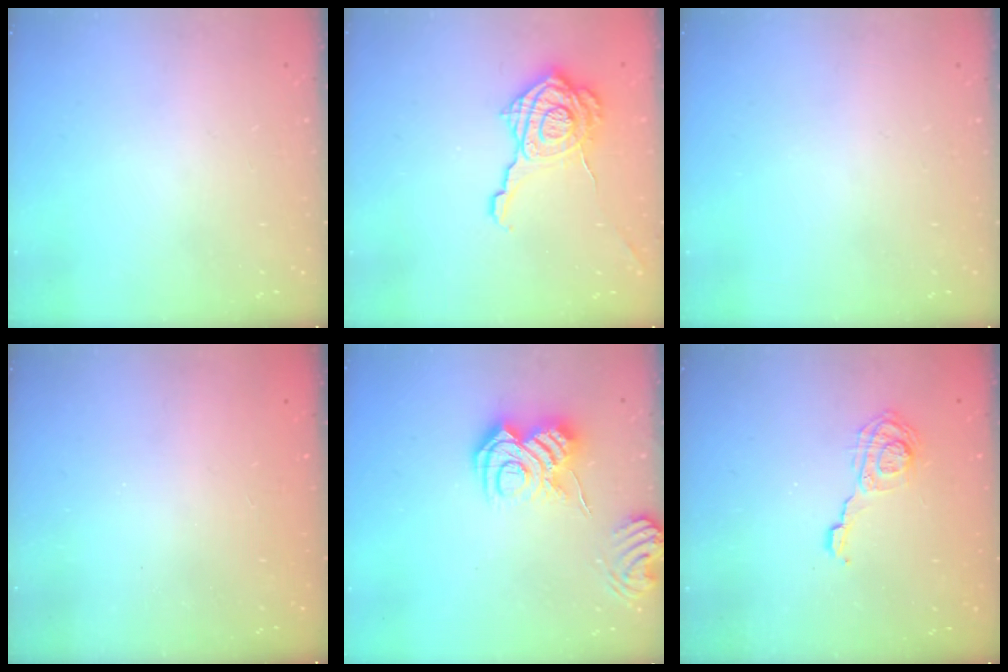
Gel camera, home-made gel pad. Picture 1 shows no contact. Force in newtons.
{"total": 18.2, "press": 18.1, "slide": 0.9}
{"total": 0.0}
{"total": 2.3, "press": 2.2, "slide": 0.8}
{"total": 11.1, "press": 11.1, "slide": 1.1}
{"total": 7.7, "press": 7.7, "slide": 0.2}